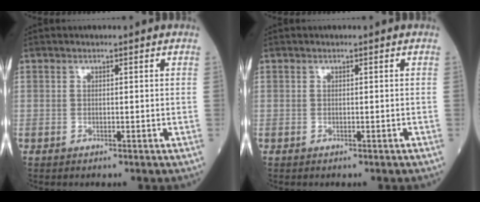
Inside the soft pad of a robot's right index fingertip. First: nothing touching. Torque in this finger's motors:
{"motor_torque": [0.00, 0.00, 0.00, 0.01]}